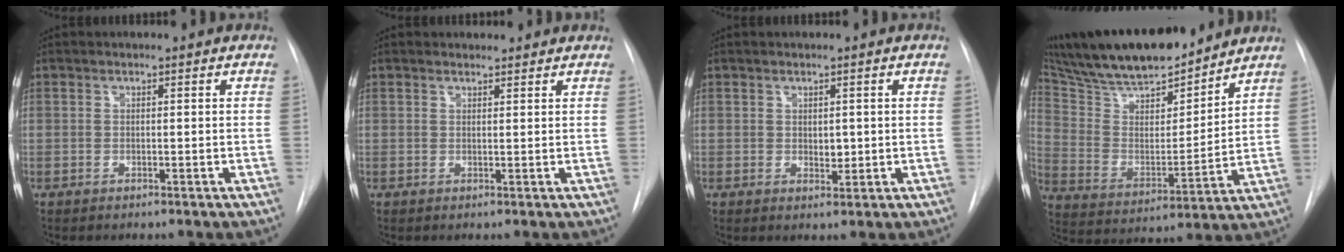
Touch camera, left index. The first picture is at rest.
{"total": 2.0, "force": [1.9, 0.6, 0.2], "torque": [-0.006, 0.013, 0.025]}
{"total": 1.6, "force": [0.2, 1.0, 1.2], "torque": [-0.016, -0.004, 0.006]}
{"total": 21.9, "force": [19.0, 4.5, 10.0], "torque": [-0.182, 0.011, 0.319]}